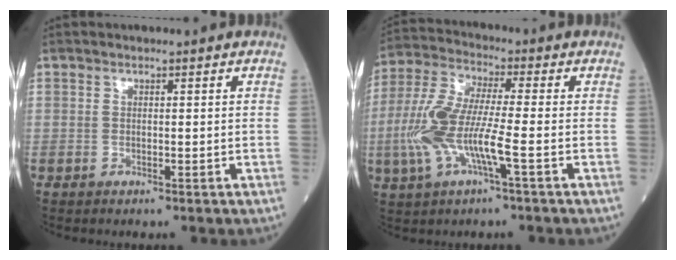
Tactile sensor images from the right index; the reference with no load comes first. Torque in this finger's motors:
{"motor_torque": [0.54, -0.10, 0.23, 0.21]}